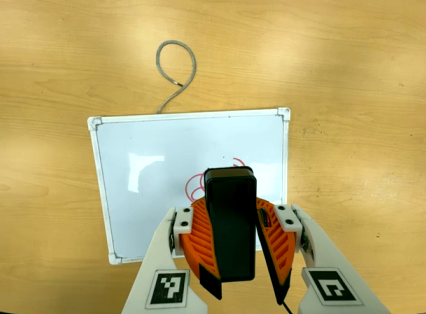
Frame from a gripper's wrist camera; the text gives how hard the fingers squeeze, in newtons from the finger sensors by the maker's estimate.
{"total": 12.6, "left": 12.7, "right": 12.5}